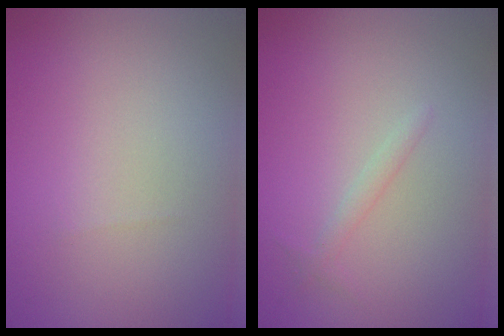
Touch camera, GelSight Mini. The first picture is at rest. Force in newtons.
{"total": 1.0, "press": 1.0, "slide": 0.0}